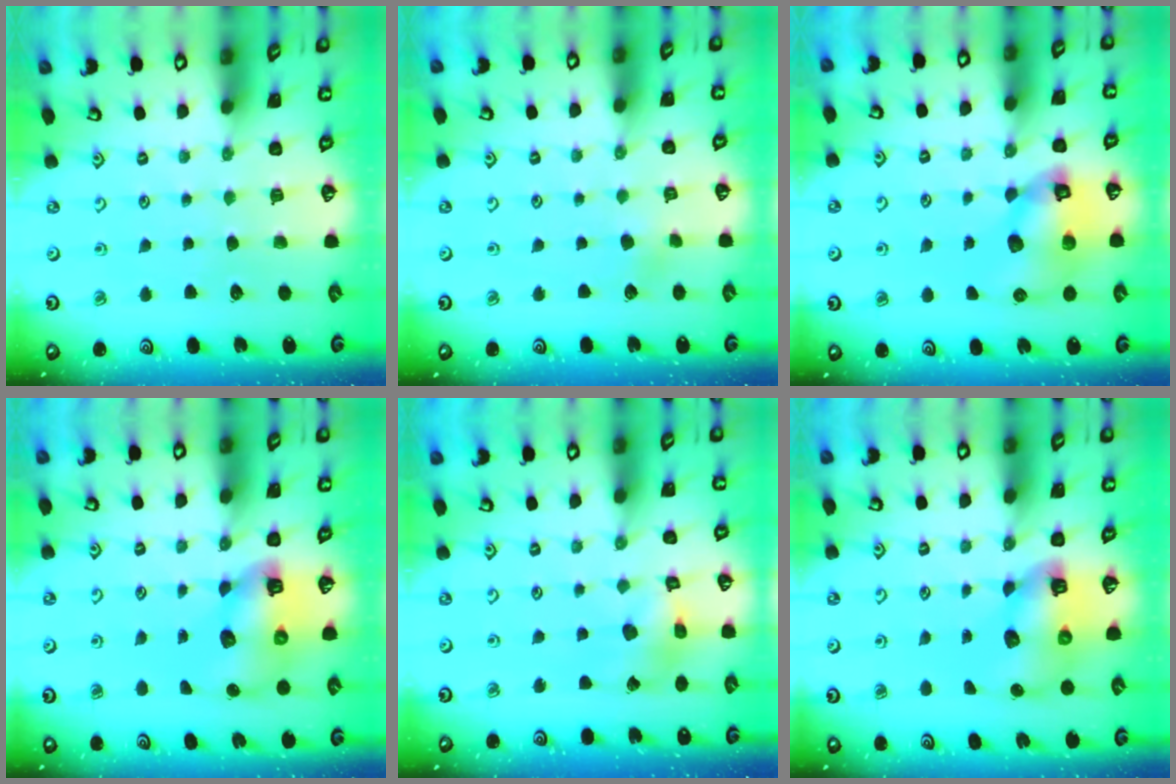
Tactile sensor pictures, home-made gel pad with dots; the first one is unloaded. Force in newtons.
{"total": 1.9, "press": 1.9, "slide": 0.2}
{"total": 12.5, "press": 12.4, "slide": 1.7}
{"total": 10.0, "press": 9.9, "slide": 1.3}
{"total": 7.4, "press": 7.3, "slide": 0.8}
{"total": 10.0, "press": 9.9, "slide": 1.3}